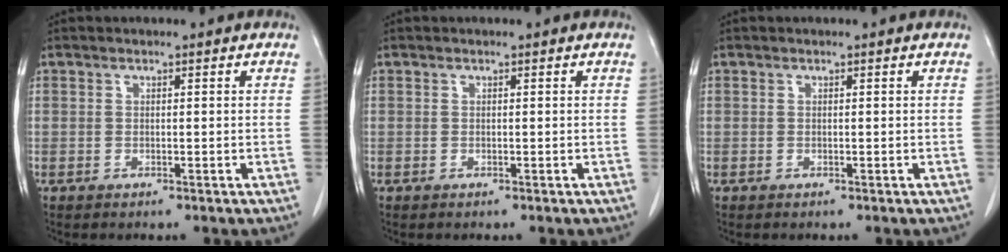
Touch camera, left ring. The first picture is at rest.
{"total": 0.0}
{"total": 0.0}